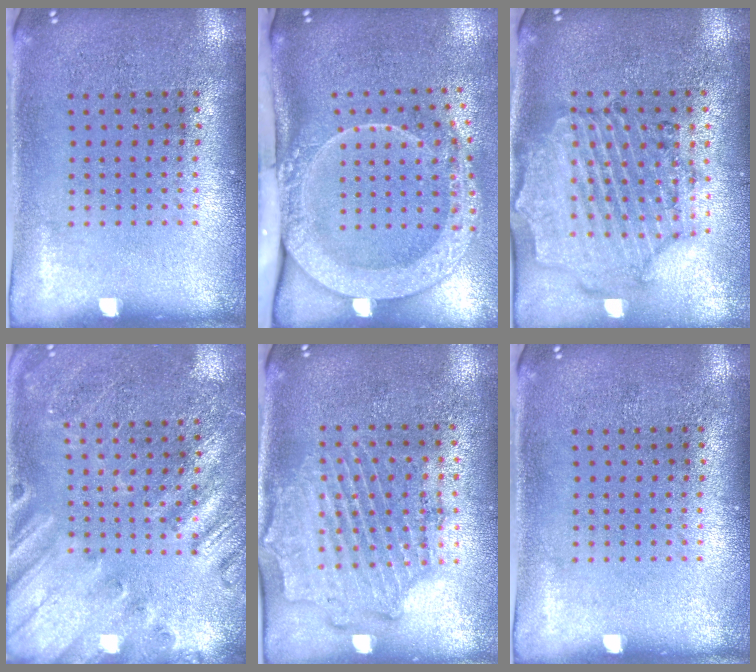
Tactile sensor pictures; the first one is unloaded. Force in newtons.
{"total": 3.0, "press": 2.1, "slide": 2.1}
{"total": 1.6, "press": 1.6, "slide": 0.3}
{"total": 2.3, "press": 2.2, "slide": 0.7}
{"total": 1.8, "press": 1.6, "slide": 0.7}
{"total": 0.0}